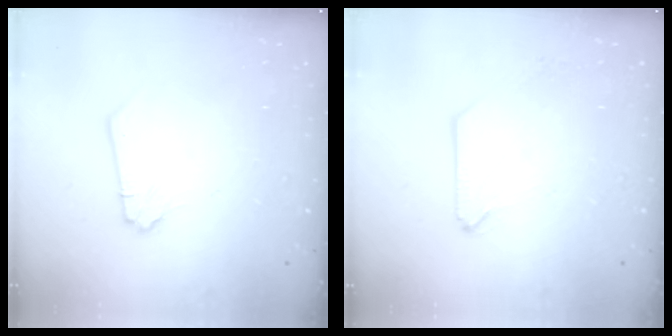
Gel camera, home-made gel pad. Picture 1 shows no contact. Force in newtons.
{"total": 0.0}